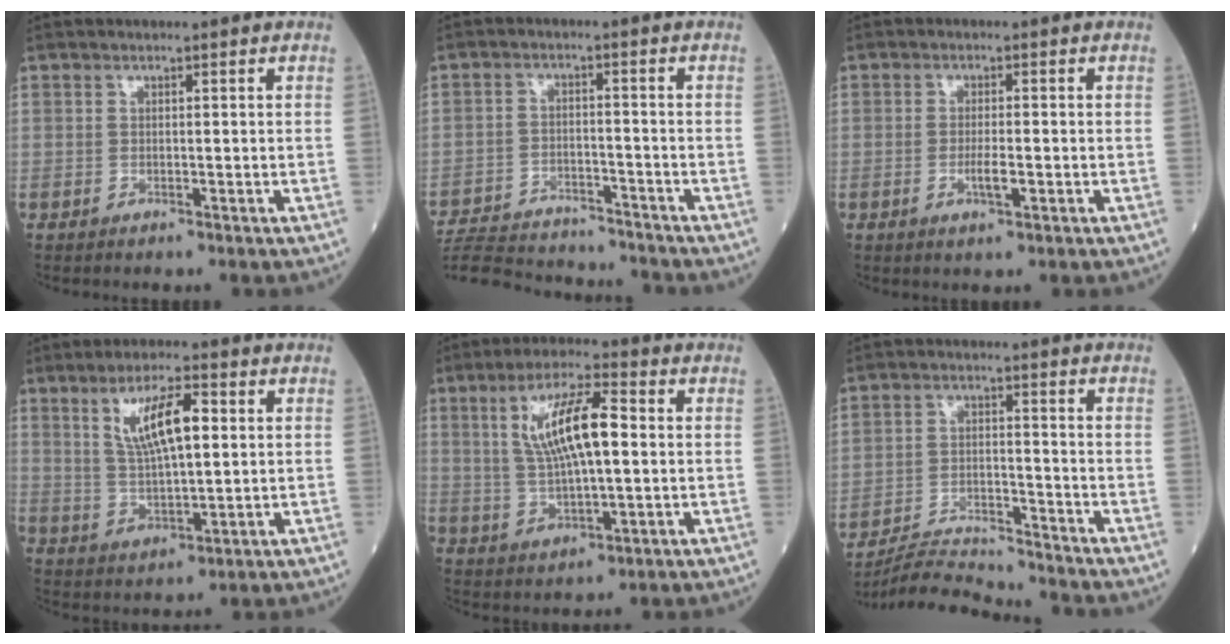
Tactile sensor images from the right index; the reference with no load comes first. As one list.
[{"total": 14.3, "force": [-13.7, 2.4, 3.5], "torque": [-0.075, 0.003, -0.204]}, {"total": 2.5, "force": [-0.8, 0.3, 2.4], "torque": [-0.046, -0.001, -0.013]}, {"total": 9.1, "force": [2.9, 2.1, 8.4], "torque": [-0.156, 0.007, 0.059]}, {"total": 10.9, "force": [2.0, 2.5, 10.4], "torque": [-0.202, 0.014, 0.040]}, {"total": 8.9, "force": [-8.8, -1.1, 0.3], "torque": [-0.010, -0.001, -0.160]}]